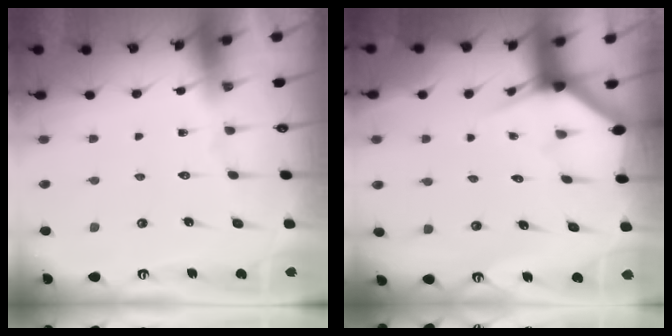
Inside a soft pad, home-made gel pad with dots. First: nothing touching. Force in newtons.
{"total": 2.9, "press": 2.9, "slide": 0.1}